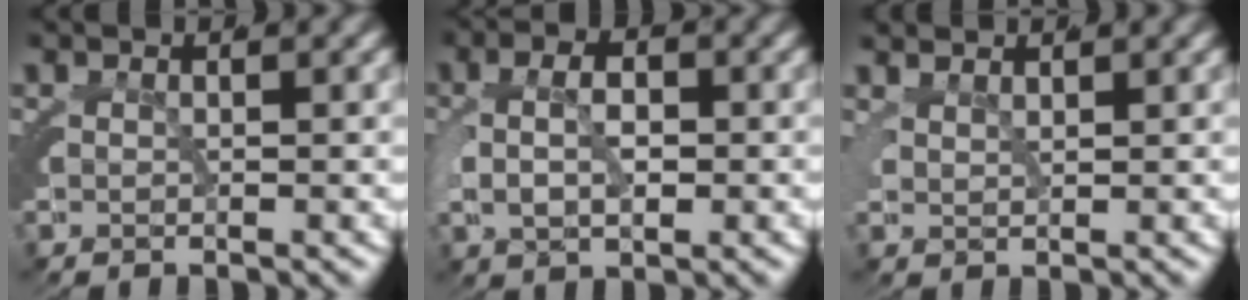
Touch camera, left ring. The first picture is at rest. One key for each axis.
{"total": 4.3, "fx": -0.2, "fy": 2.4, "fz": 3.5, "tx": -0.049, "ty": 0.008, "tz": -0.005}
{"total": 2.2, "fx": 2.1, "fy": 0.3, "fz": 0.6, "tx": -0.005, "ty": 0.007, "tz": 0.037}